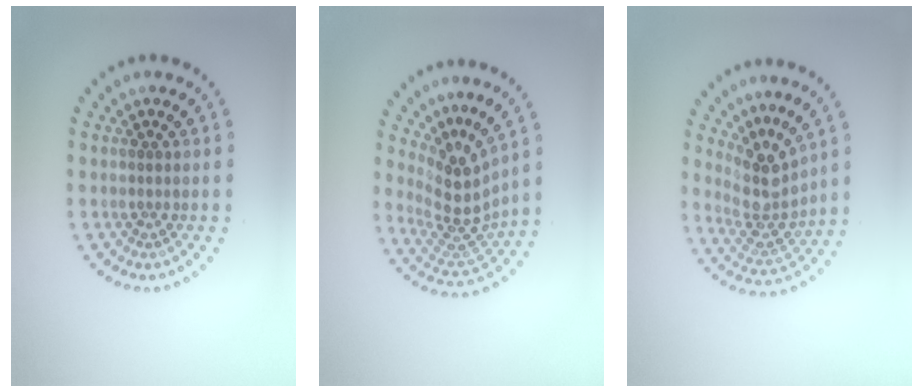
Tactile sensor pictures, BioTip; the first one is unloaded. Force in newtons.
{"total": 4.0, "press": 2.8, "slide": 2.9}
{"total": 4.0, "press": 2.9, "slide": 2.8}